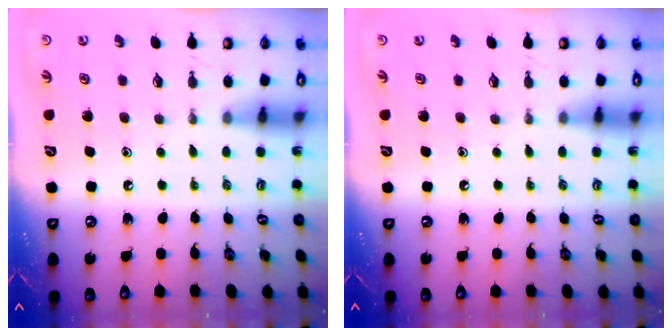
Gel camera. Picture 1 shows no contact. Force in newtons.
{"total": 0.0}